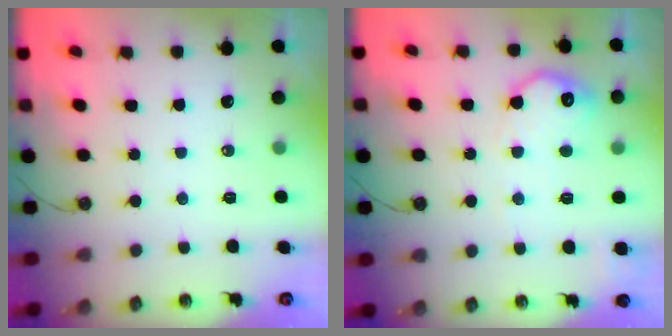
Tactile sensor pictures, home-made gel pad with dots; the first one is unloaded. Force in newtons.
{"total": 11.4, "press": 11.4, "slide": 0.4}